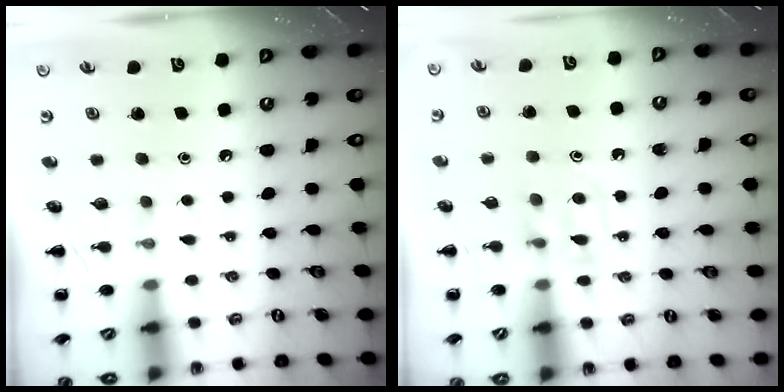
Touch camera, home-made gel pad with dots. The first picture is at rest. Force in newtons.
{"total": 6.3, "press": 6.0, "slide": 1.8}